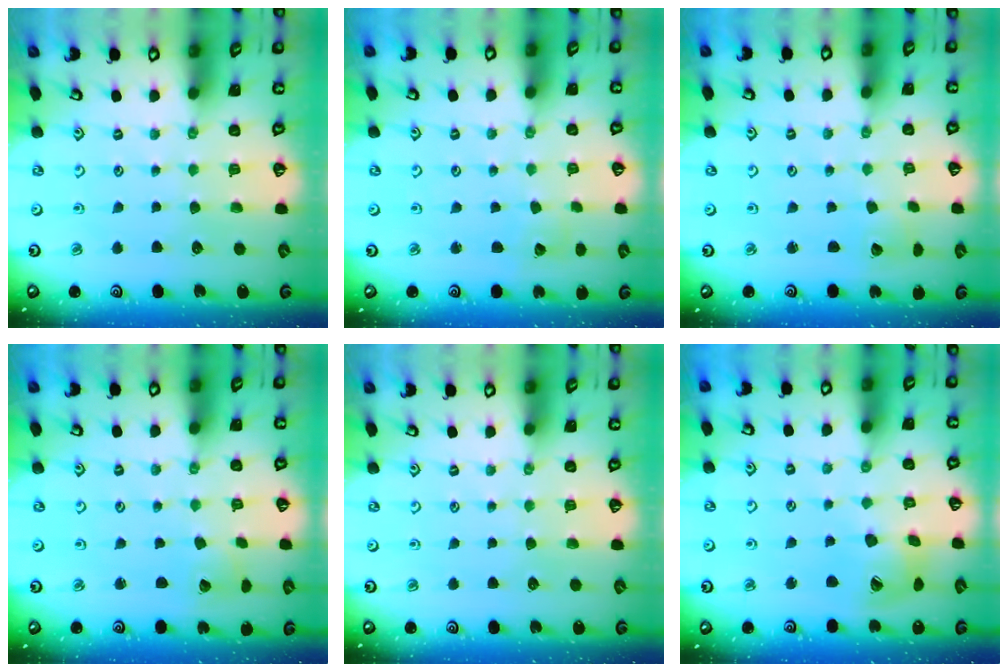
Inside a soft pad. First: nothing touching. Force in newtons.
{"total": 2.9, "press": 2.9, "slide": 0.3}
{"total": 2.8, "press": 2.8, "slide": 0.2}
{"total": 3.4, "press": 3.3, "slide": 0.2}
{"total": 0.0}
{"total": 14.4, "press": 14.3, "slide": 1.7}